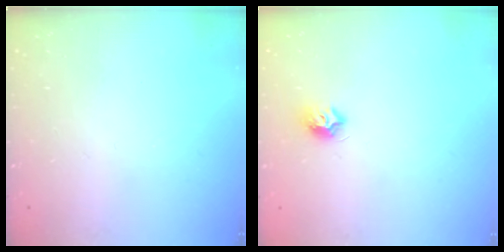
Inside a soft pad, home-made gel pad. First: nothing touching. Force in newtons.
{"total": 8.2, "press": 8.2, "slide": 0.7}